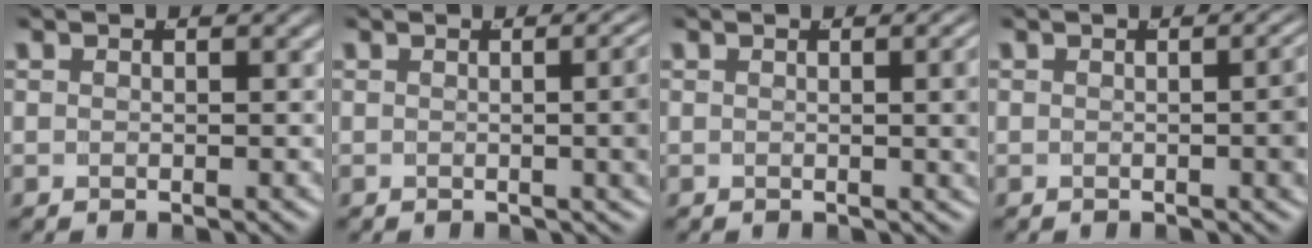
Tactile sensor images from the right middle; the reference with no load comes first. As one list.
[{"total": 4.9, "force": [0.5, 1.6, 4.6], "torque": [-0.025, 0.020, -0.004]}, {"total": 3.1, "force": [0.6, 0.8, 3.0], "torque": [-0.014, 0.011, 0.001]}, {"total": 3.2, "force": [0.0, 1.0, 3.0], "torque": [-0.017, 0.011, -0.008]}]